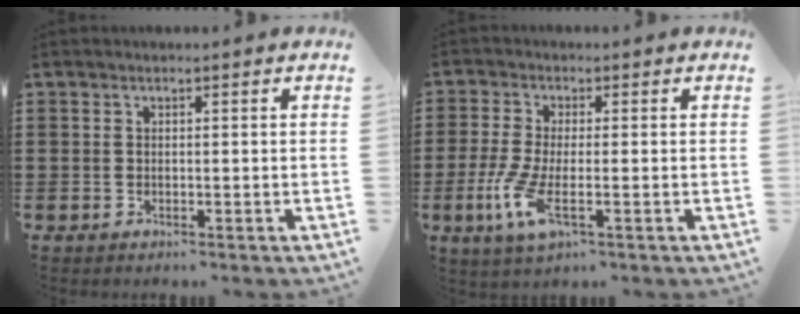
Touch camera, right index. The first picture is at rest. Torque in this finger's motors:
{"motor_torque": [0.31, -0.36, 0.26, 0.21]}